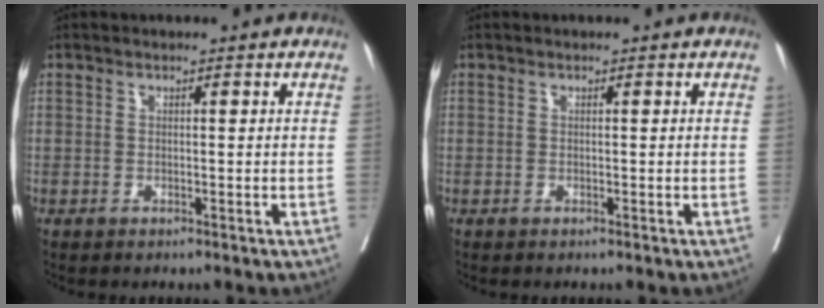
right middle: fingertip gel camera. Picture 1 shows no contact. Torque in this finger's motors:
{"motor_torque": [0.00, 0.00, 0.00, 0.00]}